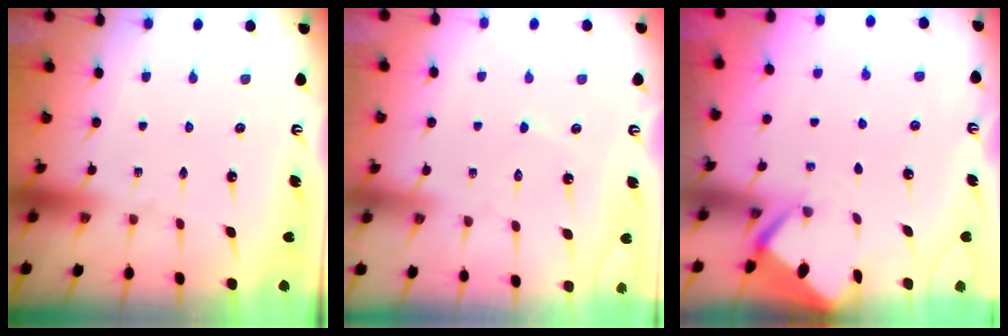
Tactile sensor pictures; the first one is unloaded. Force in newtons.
{"total": 2.8, "press": 2.8, "slide": 0.2}
{"total": 2.4, "press": 2.4, "slide": 0.1}